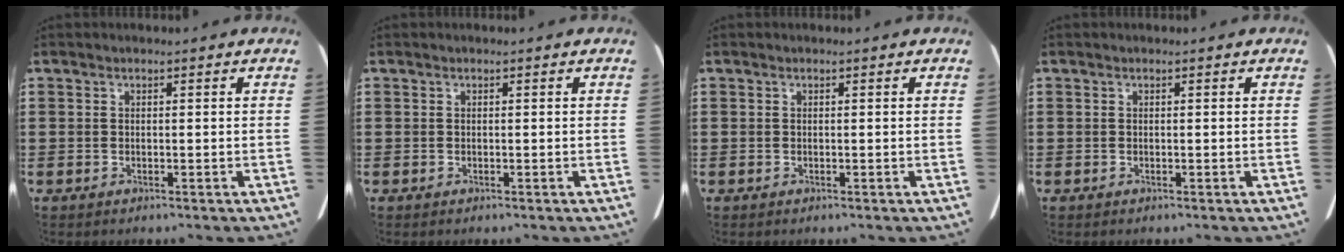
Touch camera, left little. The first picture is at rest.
{"total": 0.0}
{"total": 0.0}
{"total": 0.0}